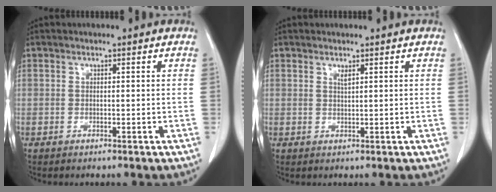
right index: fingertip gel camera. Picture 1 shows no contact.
{"total": 0.8, "force": [0.6, 0.0, 0.6], "torque": [-0.013, -0.004, 0.013]}